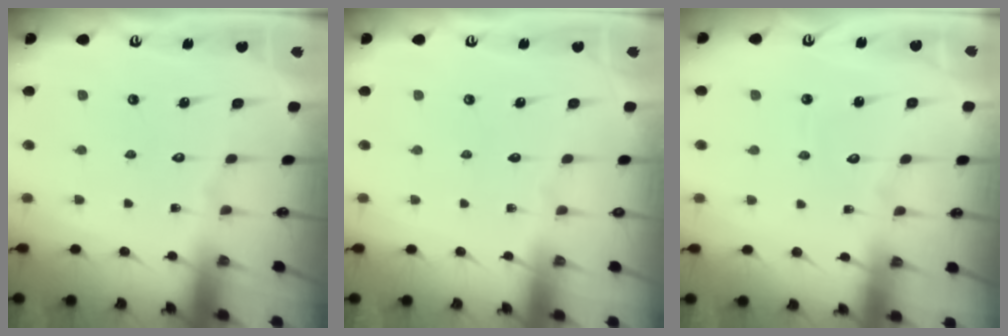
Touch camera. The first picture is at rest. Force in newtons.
{"total": 0.0}
{"total": 3.8, "press": 3.8, "slide": 0.3}